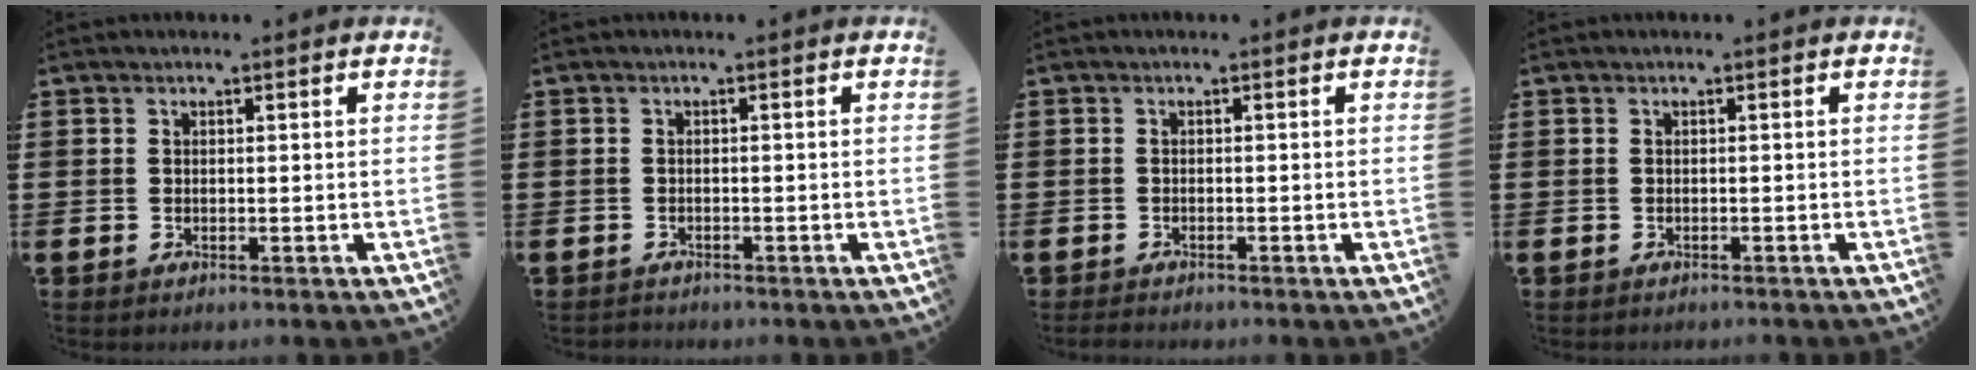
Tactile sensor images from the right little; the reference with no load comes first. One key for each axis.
{"total": 0.6, "fx": -0.6, "fy": 0.1, "fz": -0.1, "tx": -0.001, "ty": -0.002, "tz": -0.013}
{"total": 0.7, "fx": -0.6, "fy": 0.2, "fz": 0.3, "tx": -0.008, "ty": -0.001, "tz": -0.013}
{"total": 0.0}